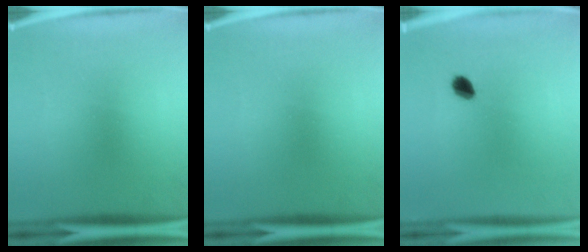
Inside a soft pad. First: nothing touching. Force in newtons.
{"total": 0.0}
{"total": 2.9}